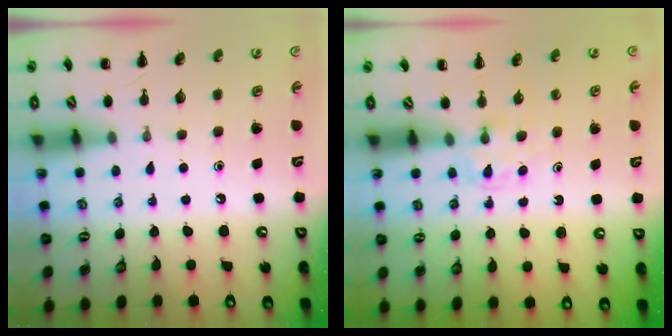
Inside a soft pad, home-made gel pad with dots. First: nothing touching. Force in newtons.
{"total": 3.0, "press": 2.8, "slide": 1.0}